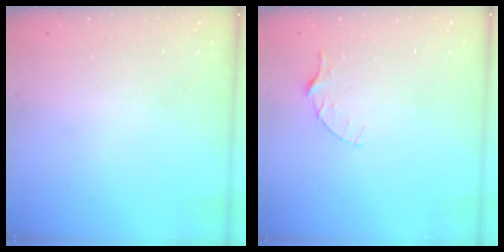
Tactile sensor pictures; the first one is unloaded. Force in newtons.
{"total": 3.6, "press": 3.6, "slide": 0.4}